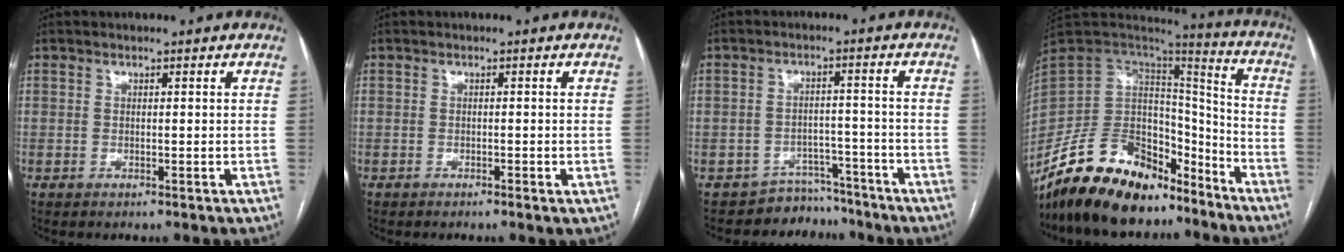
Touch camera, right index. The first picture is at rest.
{"total": 0.7, "force": [-0.5, 0.0, 0.6], "torque": [-0.008, 0.000, -0.008]}
{"total": 5.6, "force": [-4.9, 2.4, -1.3], "torque": [0.029, 0.042, -0.074]}
{"total": 21.6, "force": [-17.0, 9.2, 9.7], "torque": [-0.198, 0.024, -0.295]}